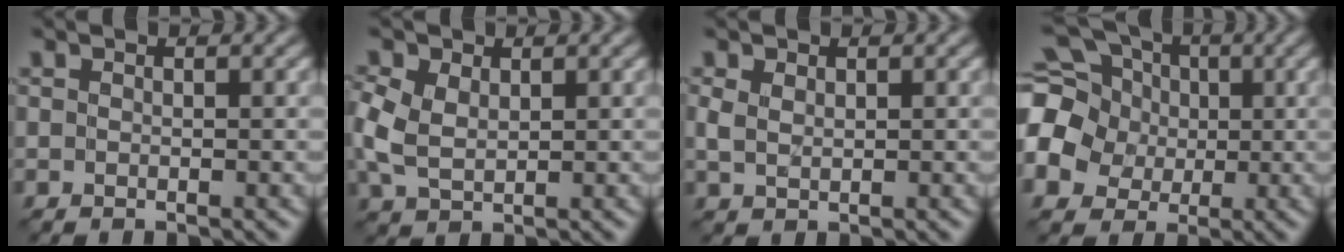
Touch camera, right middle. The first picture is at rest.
{"total": 4.6, "force": [0.8, 3.3, 3.2], "torque": [-0.098, 0.006, 0.017]}
{"total": 1.6, "force": [0.7, 1.1, 1.0], "torque": [-0.026, 0.003, 0.016]}
{"total": 14.0, "force": [2.1, 12.1, 6.8], "torque": [-0.184, 0.028, 0.001]}